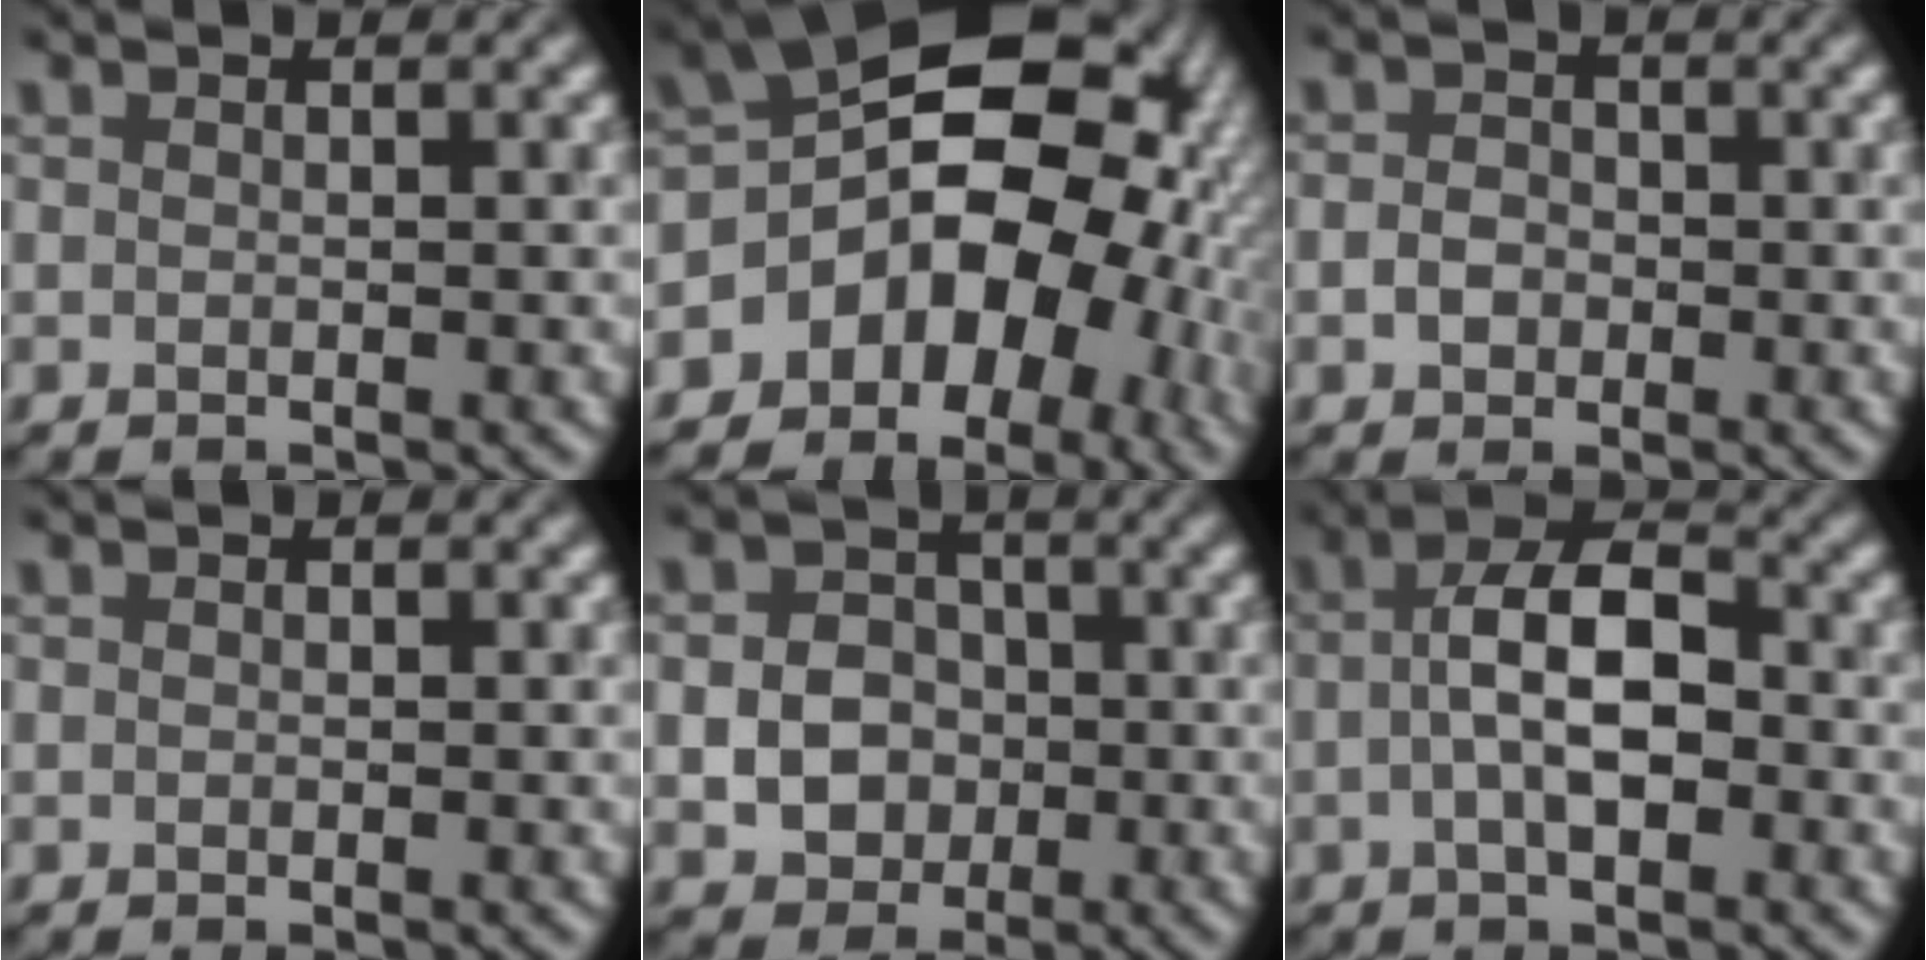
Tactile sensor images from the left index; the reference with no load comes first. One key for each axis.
{"total": 15.2, "fx": -3.7, "fy": 11.0, "fz": 9.9, "tx": -0.141, "ty": 0.002, "tz": -0.072}
{"total": 1.9, "fx": -0.5, "fy": 1.5, "fz": 0.9, "tx": -0.015, "ty": 0.000, "tz": -0.016}
{"total": 0.0}
{"total": 4.5, "fx": -0.7, "fy": 3.7, "fz": 2.3, "tx": -0.031, "ty": -0.001, "tz": -0.018}
{"total": 5.9, "fx": -0.6, "fy": 2.6, "fz": 5.2, "tx": -0.091, "ty": 0.010, "tz": -0.018}